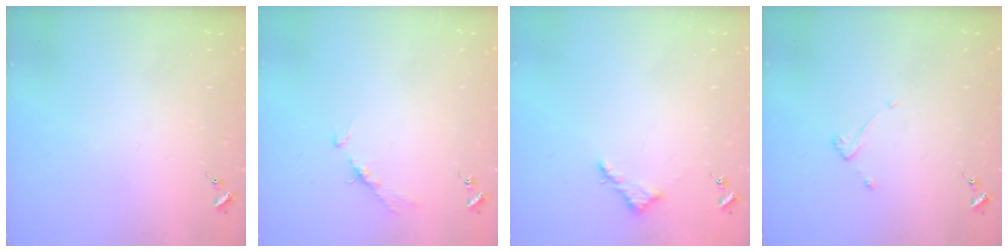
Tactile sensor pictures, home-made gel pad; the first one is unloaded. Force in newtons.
{"total": 4.4, "press": 4.4, "slide": 0.6}
{"total": 5.6, "press": 5.6, "slide": 0.6}
{"total": 3.4, "press": 3.4, "slide": 0.1}